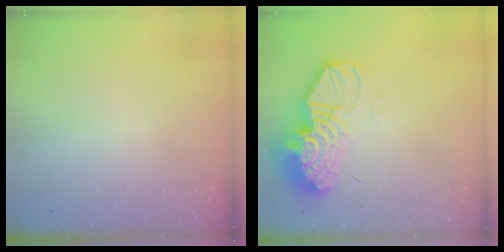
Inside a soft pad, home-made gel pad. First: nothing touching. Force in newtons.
{"total": 17.2, "press": 17.1, "slide": 1.7}